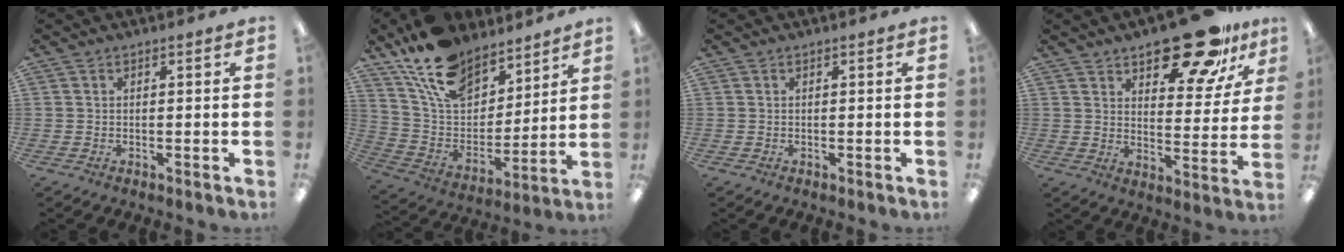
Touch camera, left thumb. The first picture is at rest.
{"total": 17.4, "force": [12.9, 9.5, 7.1], "torque": [-0.151, -0.069, 0.241]}
{"total": 0.0}
{"total": 18.1, "force": [13.2, 7.6, 9.7], "torque": [-0.124, -0.084, 0.222]}